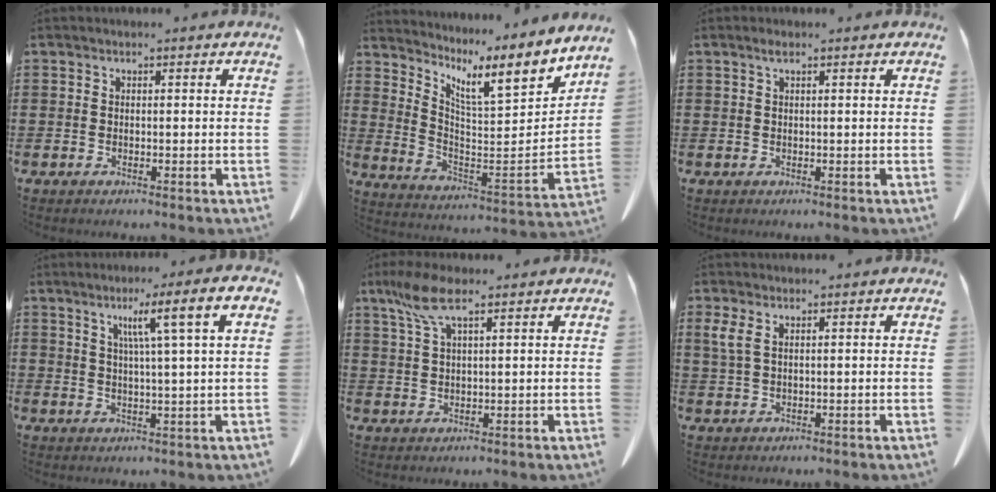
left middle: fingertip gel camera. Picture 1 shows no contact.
{"total": 8.6, "force": [6.4, 1.4, 5.5], "torque": [-0.111, -0.062, 0.095]}
{"total": 0.9, "force": [0.5, 0.1, 0.7], "torque": [-0.015, 0.002, 0.008]}
{"total": 6.5, "force": [2.3, -1.0, 5.9], "torque": [-0.111, -0.006, 0.031]}
{"total": 6.4, "force": [3.6, 1.7, 5.1], "torque": [-0.113, 0.002, 0.062]}
{"total": 2.7, "force": [1.3, 0.9, 2.2], "torque": [-0.058, 0.000, 0.021]}